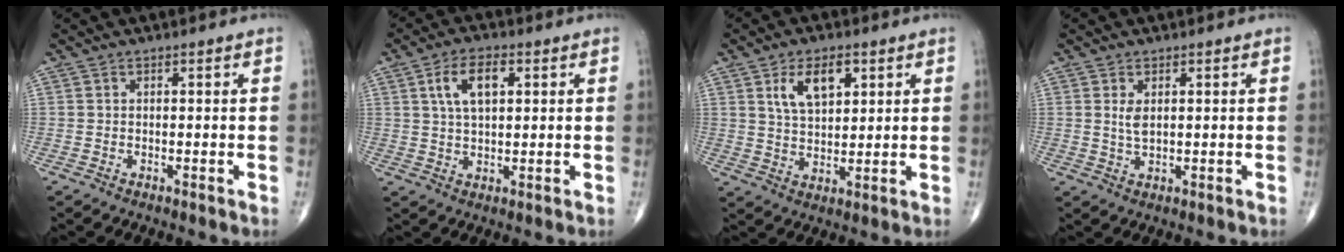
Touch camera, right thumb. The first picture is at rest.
{"total": 7.6, "force": [2.4, 3.8, 6.1], "torque": [-0.109, 0.003, 0.044]}
{"total": 8.3, "force": [3.5, 4.4, 6.2], "torque": [-0.092, -0.013, 0.067]}
{"total": 2.7, "force": [0.7, 1.4, 2.3], "torque": [-0.043, -0.006, 0.018]}